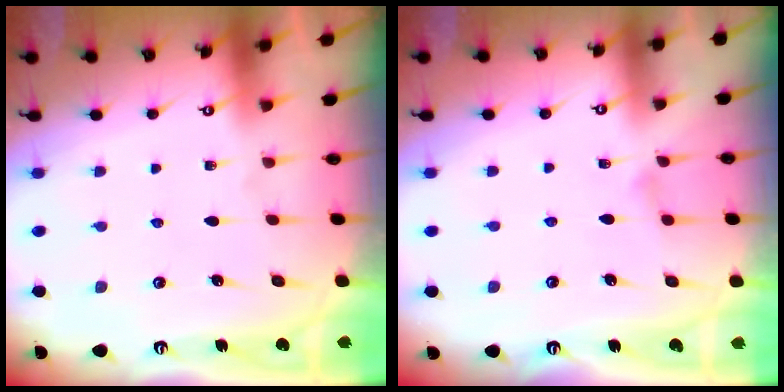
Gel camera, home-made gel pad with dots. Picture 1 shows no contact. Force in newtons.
{"total": 2.1, "press": 2.1, "slide": 0.4}